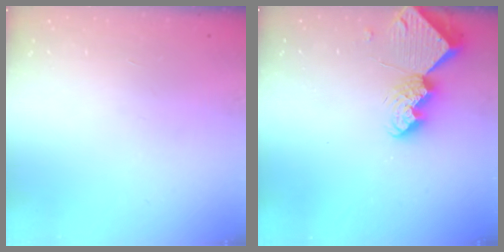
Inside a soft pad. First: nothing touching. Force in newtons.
{"total": 8.5, "press": 8.4, "slide": 0.7}